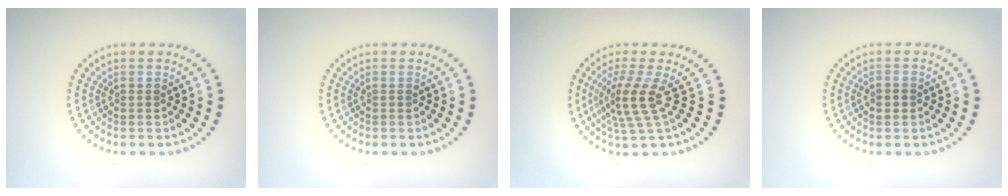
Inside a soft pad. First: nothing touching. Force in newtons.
{"total": 0.0}
{"total": 3.5, "press": 2.6, "slide": 2.4}
{"total": 1.7, "press": 1.7, "slide": 0.0}